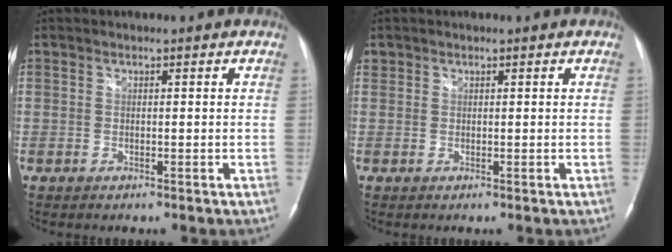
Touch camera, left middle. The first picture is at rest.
{"total": 0.7, "force": [0.5, 0.5, 0.0], "torque": [0.003, 0.008, 0.009]}